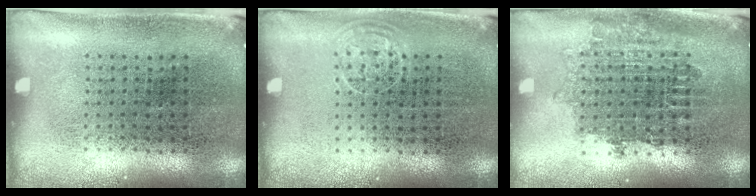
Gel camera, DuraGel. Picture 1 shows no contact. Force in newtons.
{"total": 0.8, "press": 0.6, "slide": 0.5}
{"total": 1.7, "press": 1.4, "slide": 1.0}